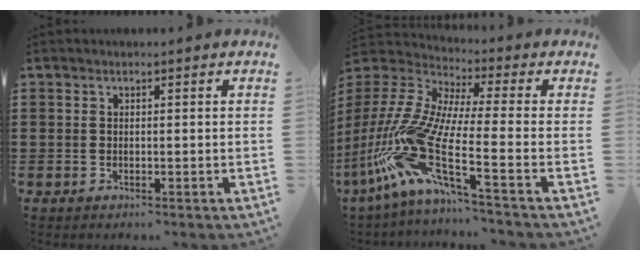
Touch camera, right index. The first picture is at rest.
{"total": 14.2, "force": [-6.5, 3.6, 12.1], "torque": [-0.302, -0.025, -0.135]}